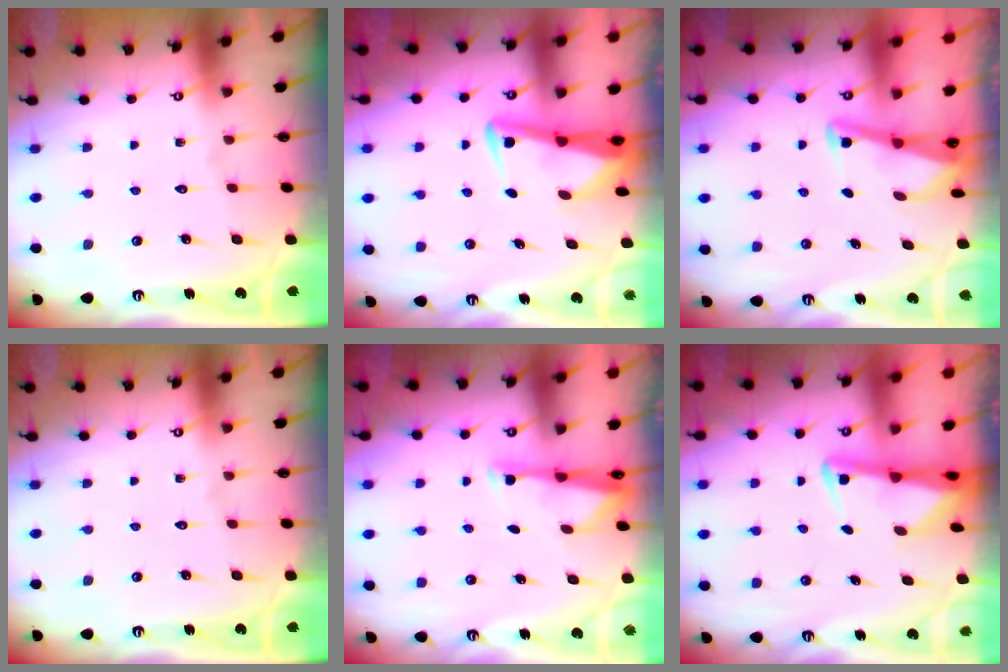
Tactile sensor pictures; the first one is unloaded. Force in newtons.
{"total": 4.0, "press": 4.0, "slide": 0.4}
{"total": 3.4, "press": 3.4, "slide": 0.3}
{"total": 0.0}
{"total": 2.9, "press": 2.9, "slide": 0.6}
{"total": 2.7, "press": 2.6, "slide": 0.6}